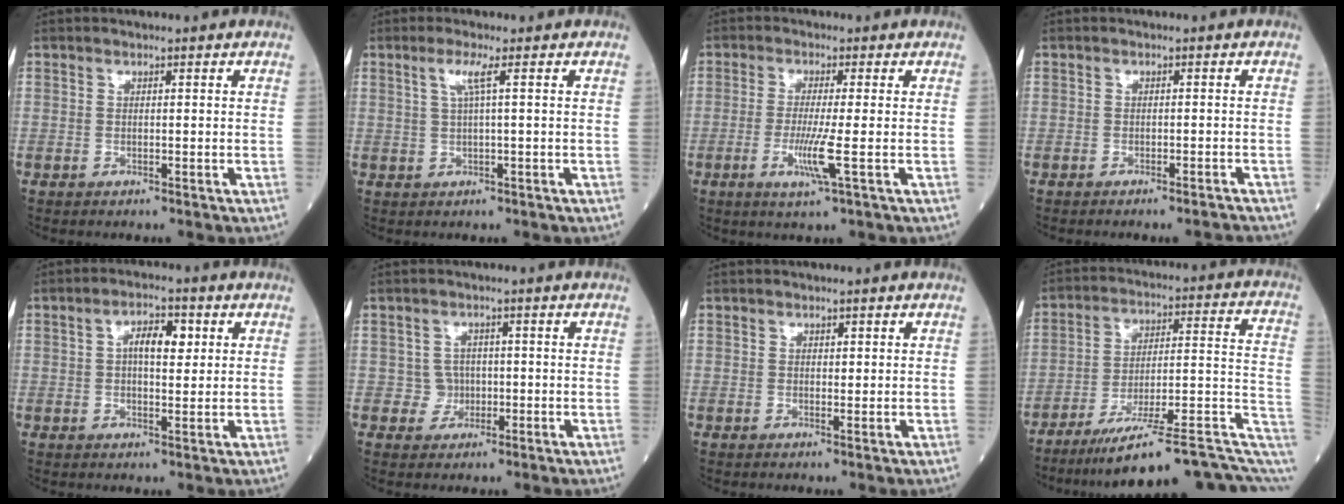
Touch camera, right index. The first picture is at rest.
{"total": 2.7, "force": [1.0, -0.5, 2.4], "torque": [-0.056, 0.004, 0.021]}
{"total": 5.1, "force": [-1.4, -1.0, 4.8], "torque": [-0.100, -0.017, -0.030]}
{"total": 3.7, "force": [-3.6, -0.2, 0.8], "torque": [-0.003, -0.007, -0.044]}
{"total": 5.1, "force": [1.4, 2.1, 4.4], "torque": [-0.074, 0.012, 0.021]}
{"total": 2.2, "force": [-0.3, 2.2, -0.1], "torque": [0.012, 0.007, -0.006]}
{"total": 0.9, "force": [0.5, 0.6, 0.5], "torque": [-0.003, -0.003, 0.007]}
{"total": 21.0, "force": [-14.2, 2.9, 15.2], "torque": [-0.150, 0.040, -0.209]}